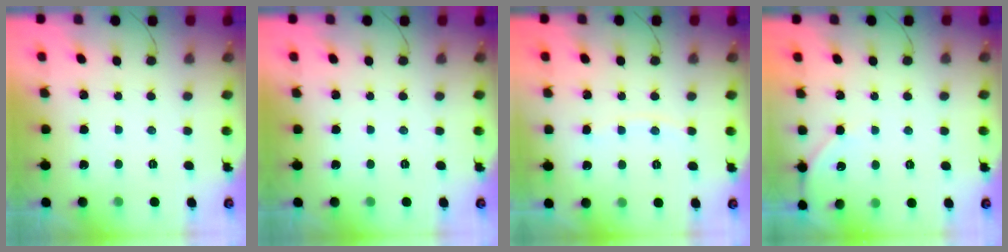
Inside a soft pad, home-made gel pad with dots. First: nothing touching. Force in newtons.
{"total": 0.0}
{"total": 2.9, "press": 2.8, "slide": 0.4}
{"total": 3.8, "press": 3.8, "slide": 0.6}